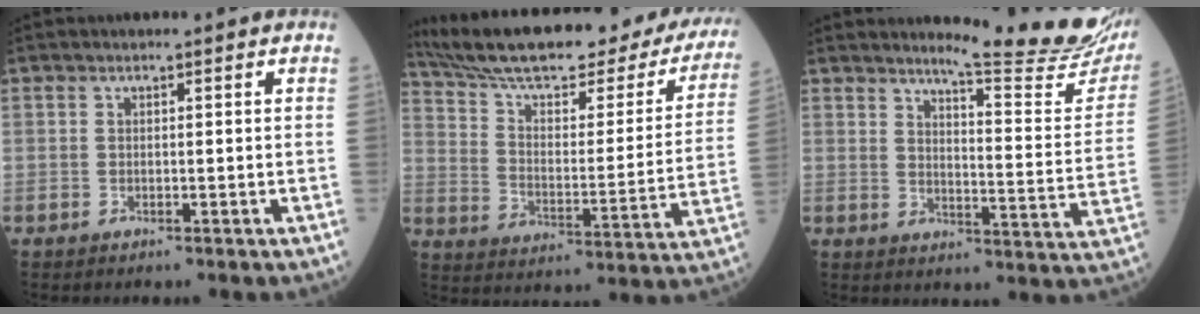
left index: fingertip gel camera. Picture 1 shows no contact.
{"total": 32.5, "force": [27.5, 7.1, 15.7], "torque": [-0.248, -0.040, 0.359]}
{"total": 16.9, "force": [15.5, -0.1, 6.9], "torque": [-0.093, -0.099, 0.178]}